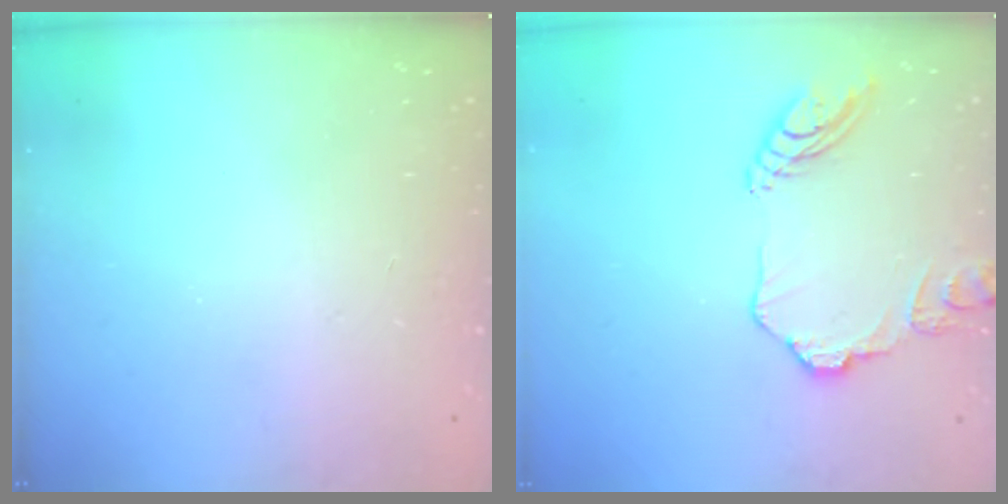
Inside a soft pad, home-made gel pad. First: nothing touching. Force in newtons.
{"total": 11.7, "press": 11.7, "slide": 1.2}